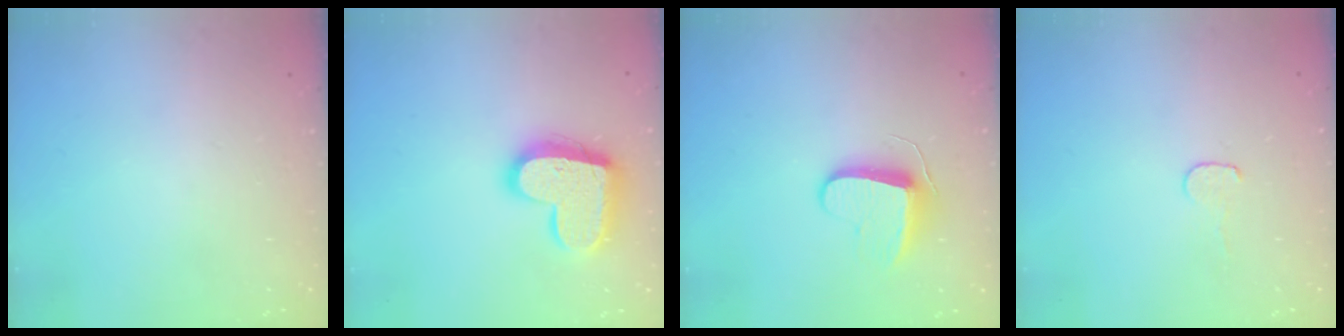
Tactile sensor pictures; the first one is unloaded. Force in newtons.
{"total": 17.6, "press": 17.5, "slide": 1.3}
{"total": 8.9, "press": 8.9, "slide": 0.1}
{"total": 4.1, "press": 4.1, "slide": 0.4}